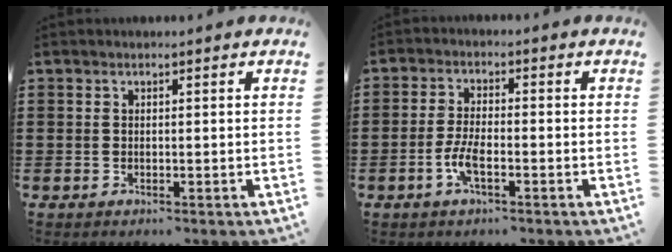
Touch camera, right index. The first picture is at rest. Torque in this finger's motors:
{"motor_torque": [1.35, 0.79, 0.14, 0.08]}